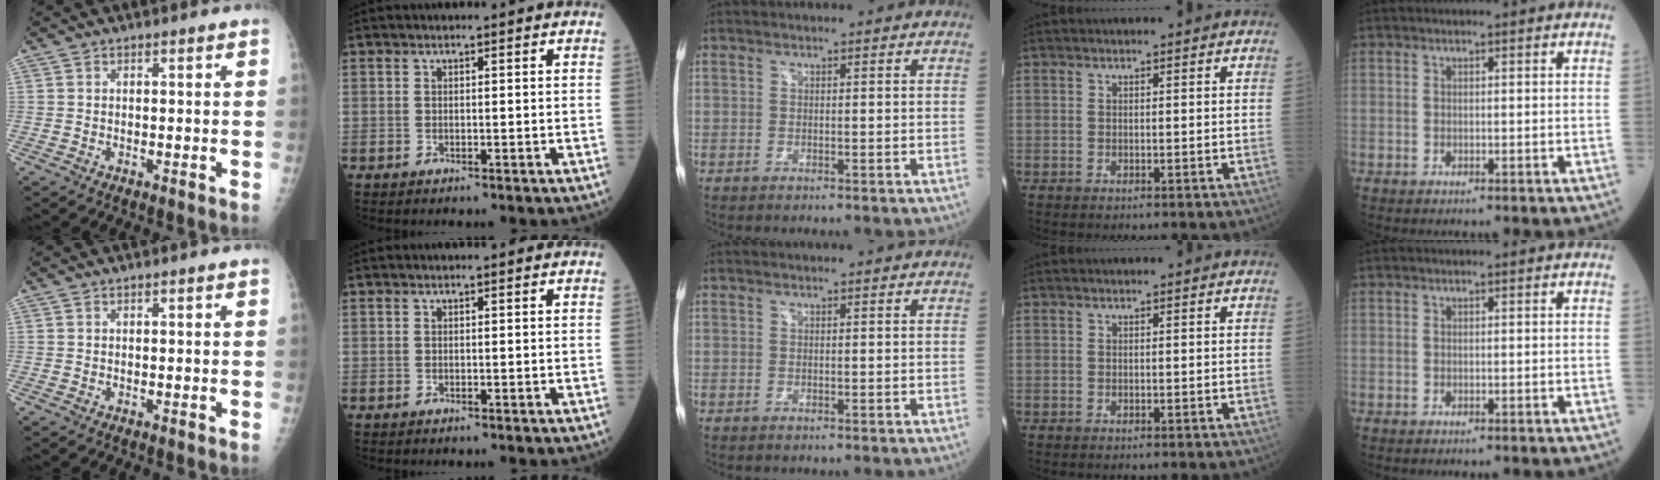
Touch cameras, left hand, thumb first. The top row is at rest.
{}